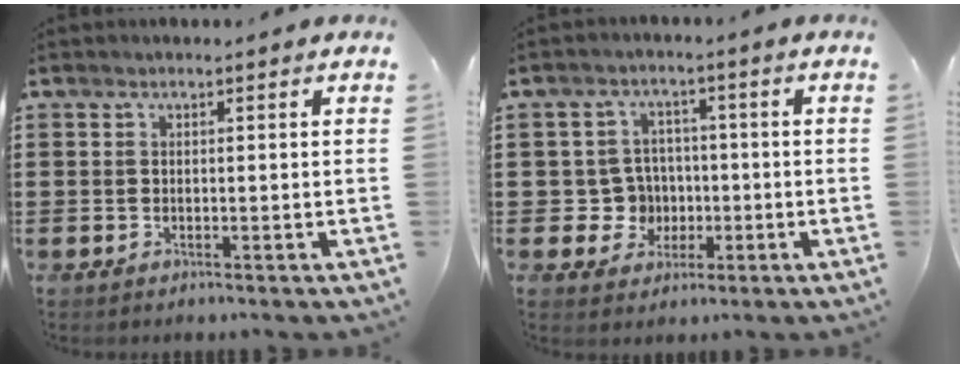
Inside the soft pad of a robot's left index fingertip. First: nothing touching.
{"total": 5.6, "force": [-0.6, 5.4, 1.3], "torque": [-0.038, 0.011, -0.009]}